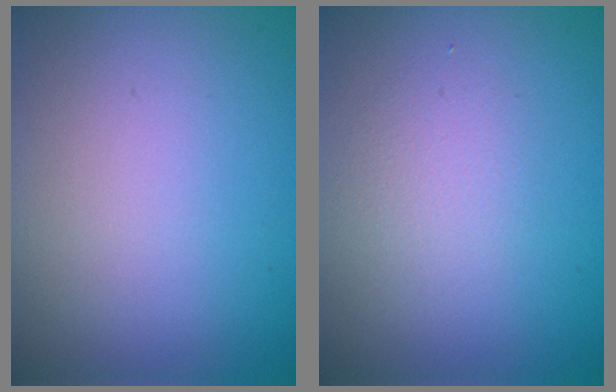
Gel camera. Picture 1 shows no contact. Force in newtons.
{"total": 1.7, "press": 1.7, "slide": 0.1}